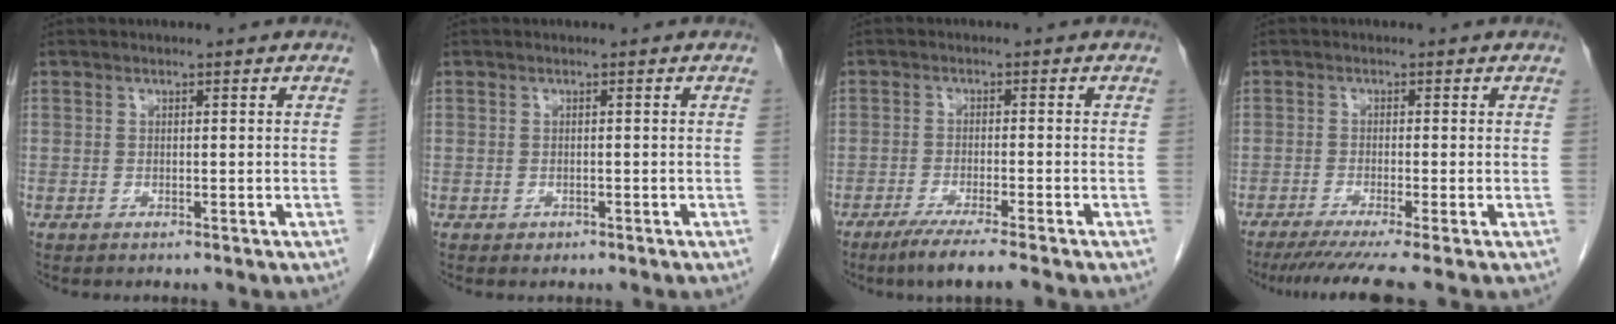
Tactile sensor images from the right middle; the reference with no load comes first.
{"total": 0.6, "force": [-0.3, 0.6, 0.1], "torque": [-0.004, 0.002, 0.000]}
{"total": 6.4, "force": [-5.0, -0.6, 4.0], "torque": [-0.062, -0.017, -0.083]}
{"total": 7.2, "force": [-5.6, -1.1, 4.3], "torque": [-0.061, -0.023, -0.090]}